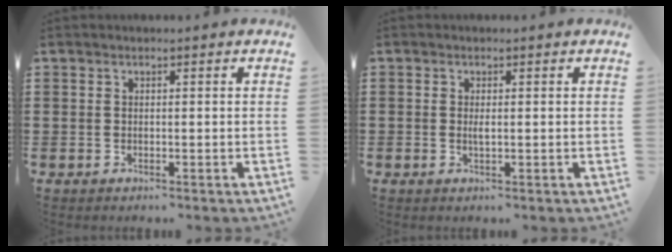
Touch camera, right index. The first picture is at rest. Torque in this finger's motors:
{"motor_torque": [1.04, 1.10, 0.08, 0.02]}